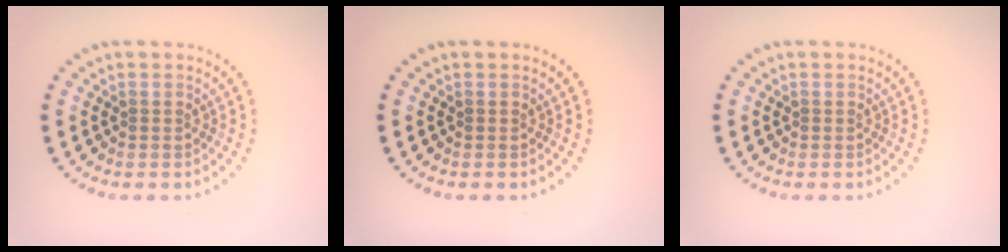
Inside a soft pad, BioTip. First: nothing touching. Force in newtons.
{"total": 0.0}
{"total": 0.0}